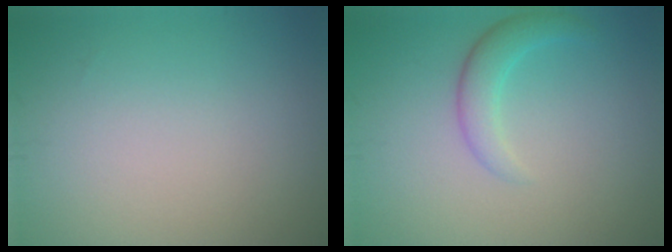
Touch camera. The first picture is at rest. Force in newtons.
{"total": 2.4, "press": 2.4, "slide": 0.1}